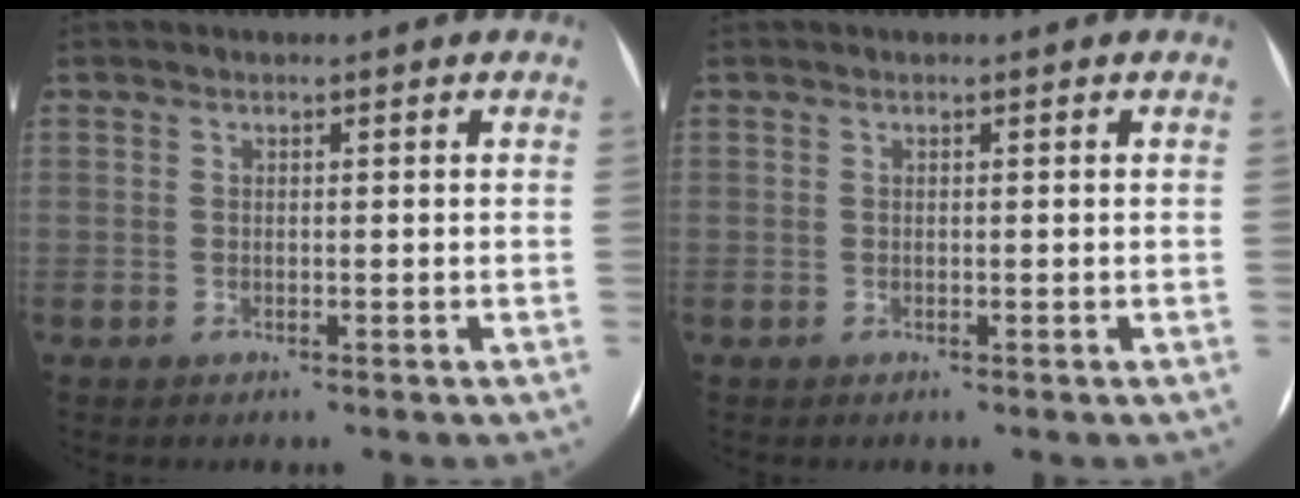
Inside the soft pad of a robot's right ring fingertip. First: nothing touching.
{"total": 0.0}